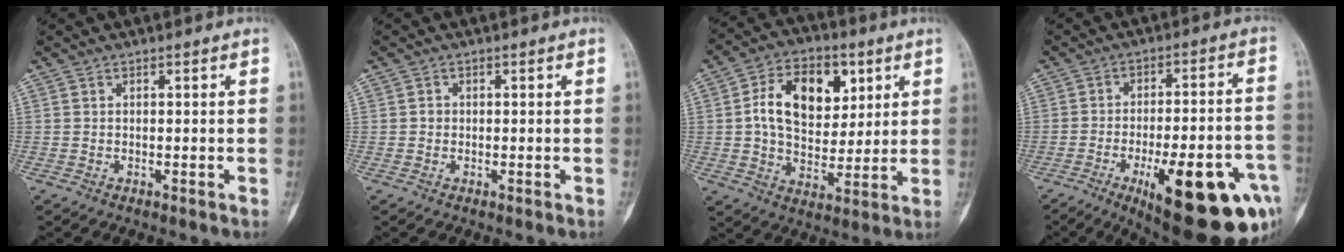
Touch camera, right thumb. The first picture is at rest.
{"total": 1.0, "force": [0.0, 0.9, 0.3], "torque": [0.000, 0.003, -0.001]}
{"total": 15.6, "force": [4.2, 10.4, 10.9], "torque": [-0.143, -0.004, 0.070]}
{"total": 24.4, "force": [-10.1, 7.7, 20.8], "torque": [-0.234, 0.028, -0.130]}